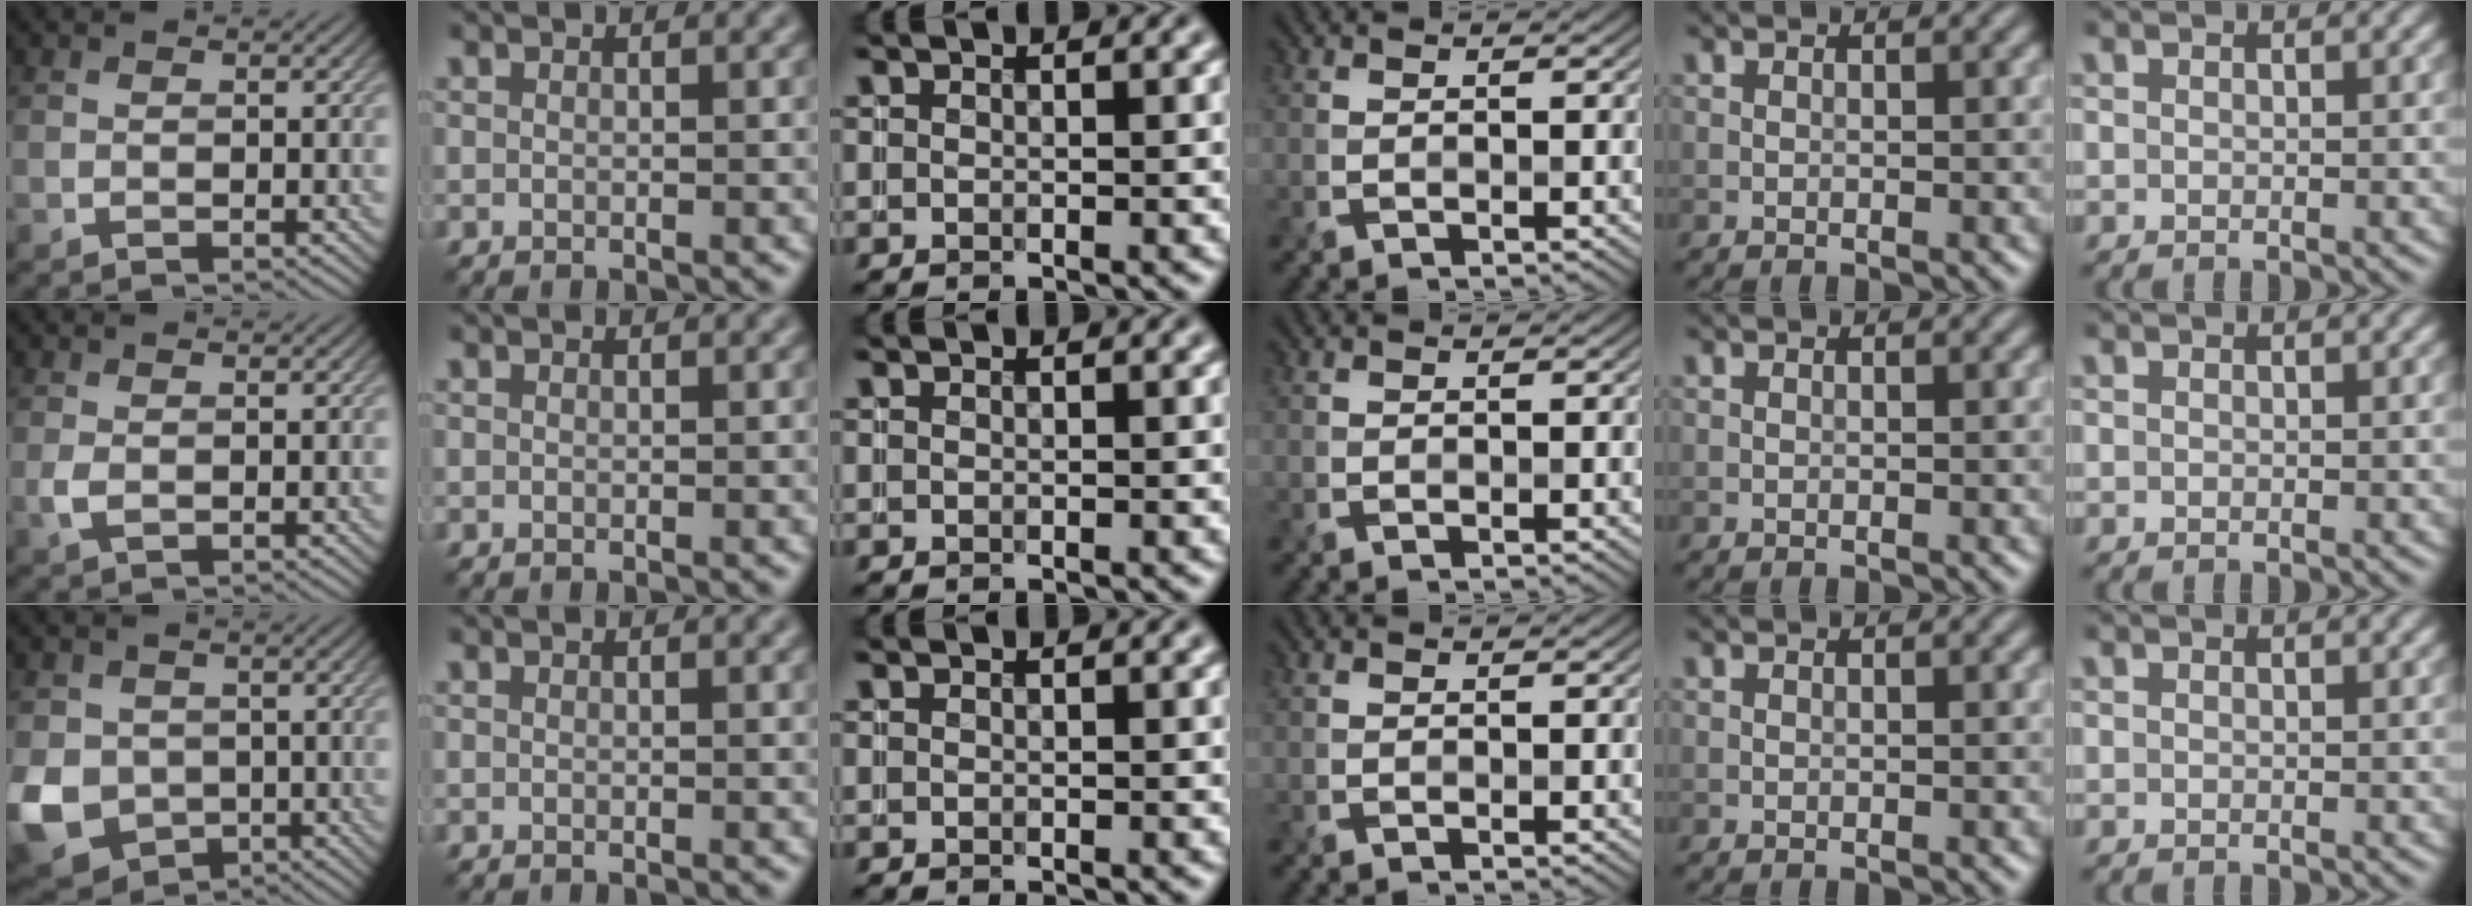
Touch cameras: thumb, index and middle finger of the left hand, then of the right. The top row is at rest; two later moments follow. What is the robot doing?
{"motion": "insert", "object": "file holder"}